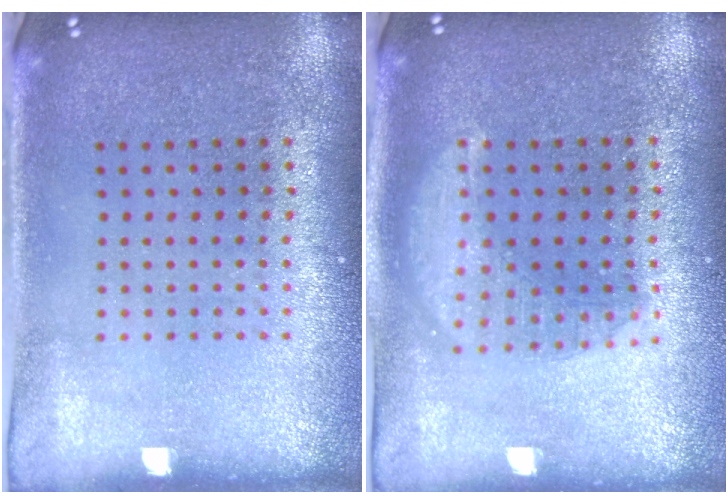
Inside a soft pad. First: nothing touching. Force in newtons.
{"total": 1.4, "press": 1.4, "slide": 0.1}